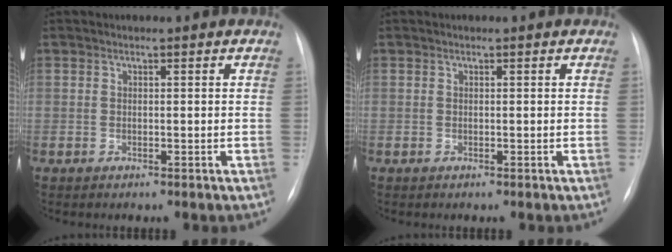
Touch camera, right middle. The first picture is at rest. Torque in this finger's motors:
{"motor_torque": [0.00, 0.00, 0.00, 0.00]}